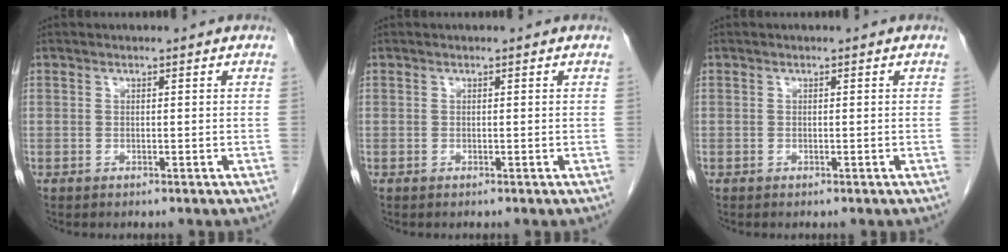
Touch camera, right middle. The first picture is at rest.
{"total": 0.0}
{"total": 0.0}